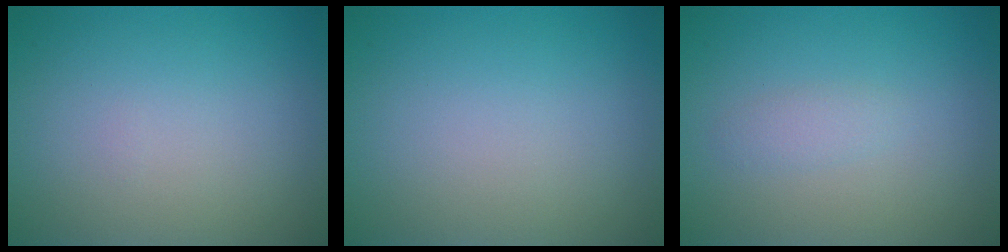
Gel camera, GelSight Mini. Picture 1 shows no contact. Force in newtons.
{"total": 0.0}
{"total": 1.0, "press": 1.0, "slide": 0.0}